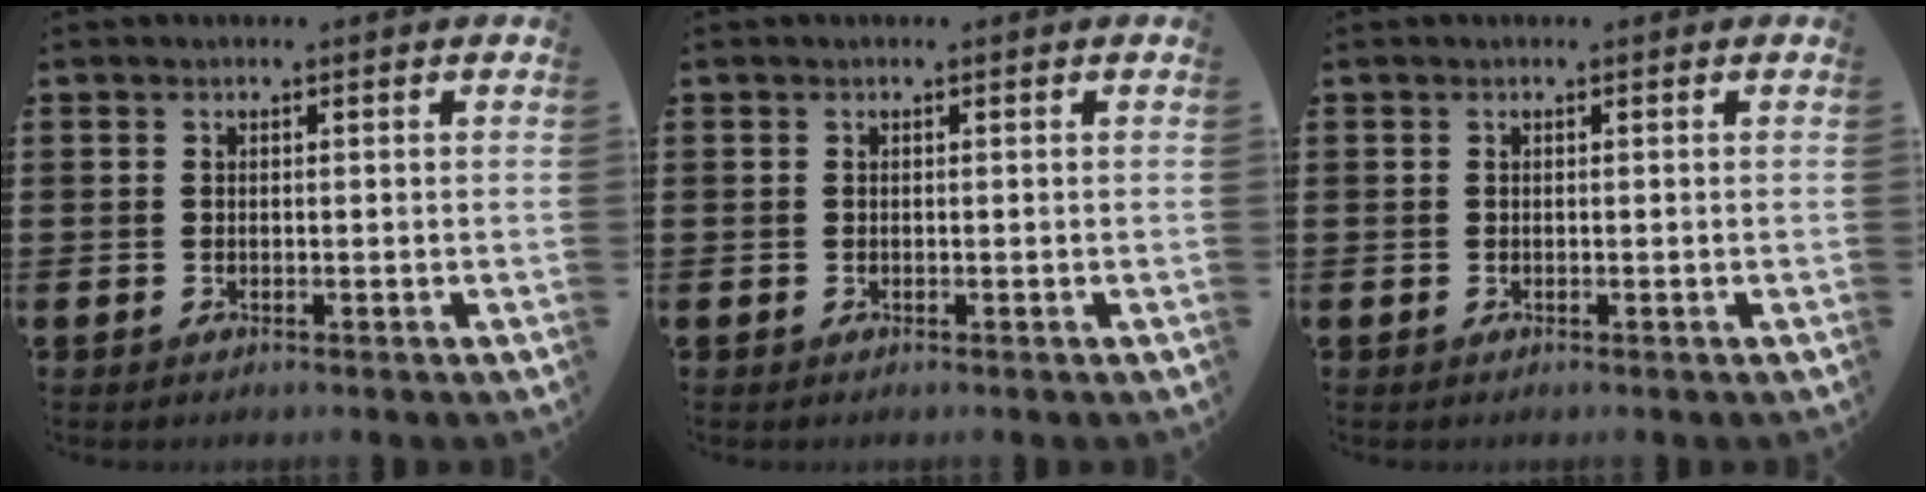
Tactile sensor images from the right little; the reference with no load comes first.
{"total": 0.0}
{"total": 0.0}